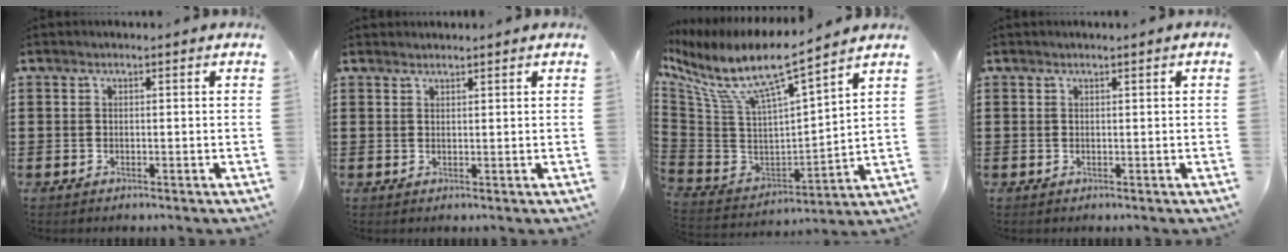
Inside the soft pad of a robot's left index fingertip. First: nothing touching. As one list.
[{"total": 1.1, "force": [1.1, 0.1, 0.1], "torque": [-0.004, -0.001, 0.023]}, {"total": 10.1, "force": [7.1, 1.5, 7.1], "torque": [-0.169, -0.057, 0.114]}, {"total": 0.0}]